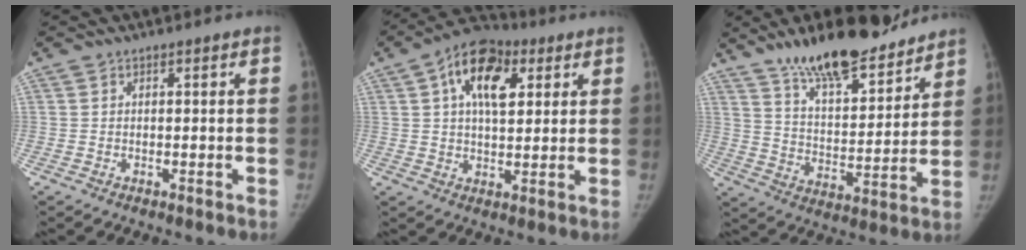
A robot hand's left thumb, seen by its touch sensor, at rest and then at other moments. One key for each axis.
{"total": 13.3, "fx": 4.9, "fy": 7.5, "fz": 9.8, "tx": -0.138, "ty": 0.003, "tz": 0.073}
{"total": 18.4, "fx": 14.4, "fy": 5.6, "fz": 10.0, "tx": -0.124, "ty": -0.077, "tz": 0.241}